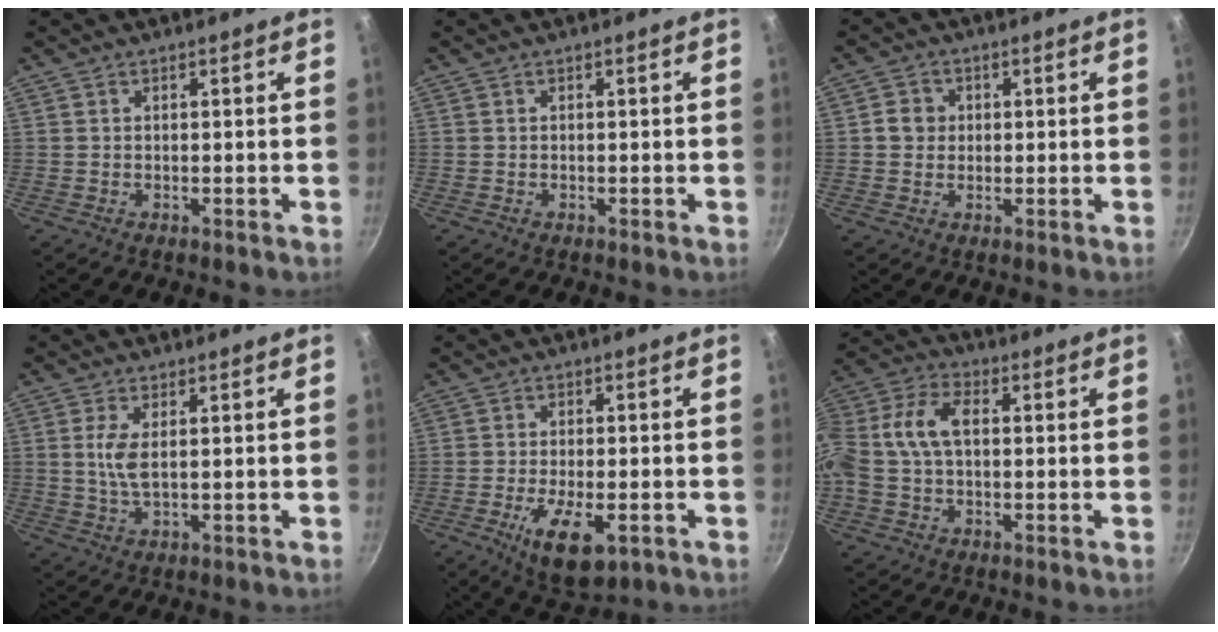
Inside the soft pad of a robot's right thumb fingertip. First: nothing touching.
{"total": 0.0}
{"total": 3.7, "force": [0.3, 3.4, 1.4], "torque": [-0.006, 0.006, 0.001]}
{"total": 4.6, "force": [0.7, 1.9, 4.1], "torque": [-0.097, -0.006, 0.018]}
{"total": 9.8, "force": [-3.9, 4.2, 8.0], "torque": [-0.133, -0.004, -0.057]}
{"total": 14.1, "force": [1.1, 8.6, 11.2], "torque": [-0.252, 0.035, 0.016]}